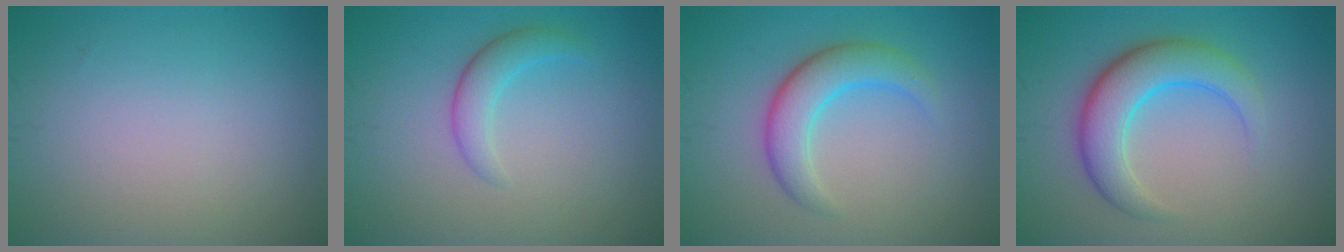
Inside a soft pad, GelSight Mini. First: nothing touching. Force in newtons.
{"total": 2.4, "press": 2.4, "slide": 0.2}
{"total": 4.3, "press": 4.3, "slide": 0.2}
{"total": 5.6, "press": 5.6, "slide": 0.1}